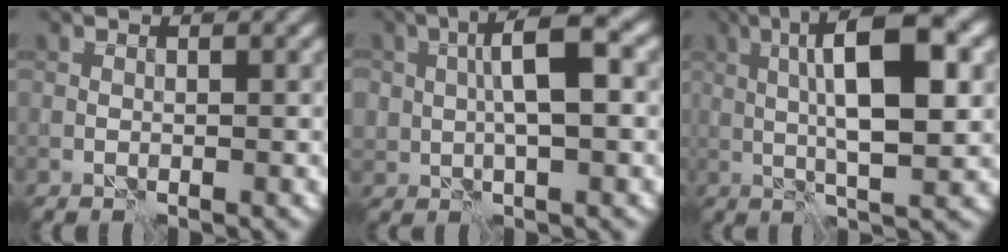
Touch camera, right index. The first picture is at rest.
{"total": 5.3, "force": [0.6, 1.9, 5.0], "torque": [-0.087, 0.013, 0.006]}
{"total": 10.3, "force": [1.8, 2.7, 9.7], "torque": [-0.155, 0.010, 0.026]}